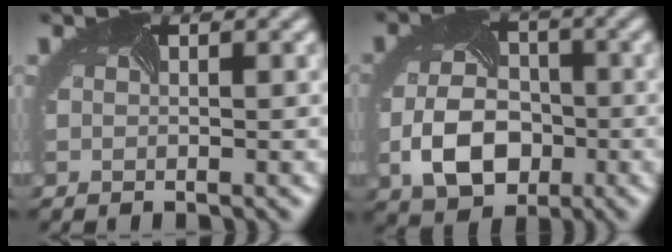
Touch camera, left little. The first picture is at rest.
{"total": 6.7, "force": [-1.8, 4.7, 4.4], "torque": [-0.096, -0.018, -0.028]}